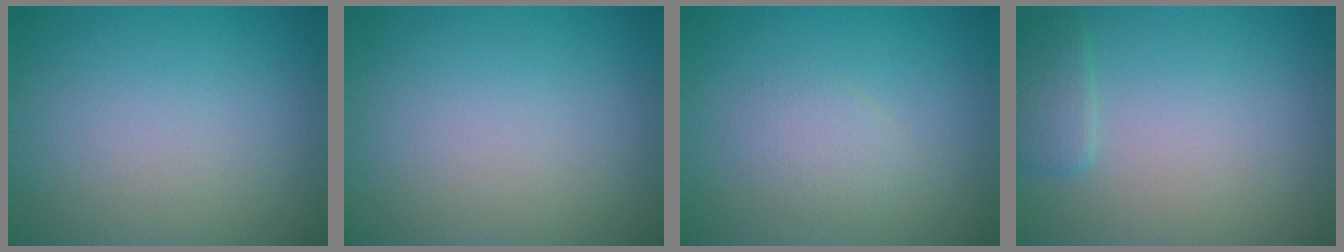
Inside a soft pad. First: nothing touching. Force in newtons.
{"total": 0.0}
{"total": 1.6, "press": 1.6, "slide": 0.1}
{"total": 1.6, "press": 1.6, "slide": 0.1}